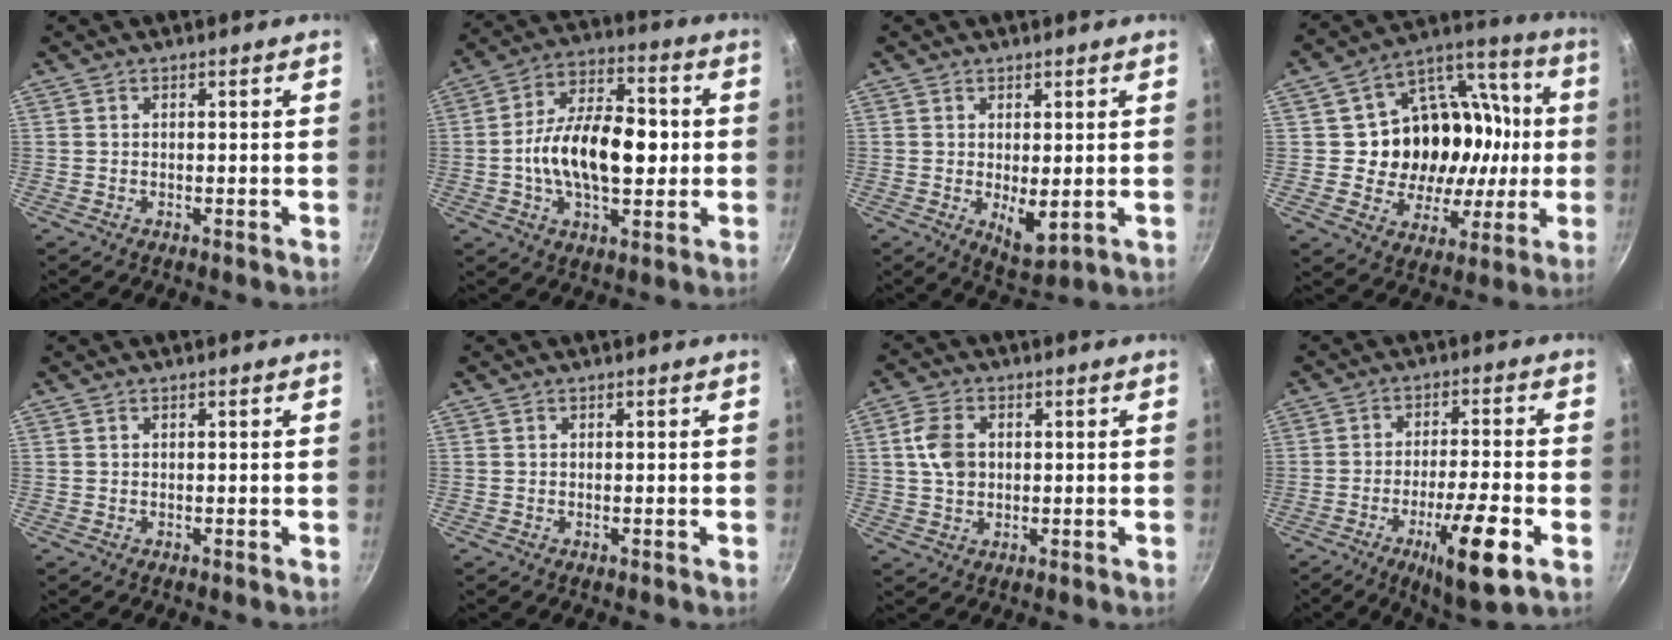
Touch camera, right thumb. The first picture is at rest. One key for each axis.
{"total": 17.7, "fx": -0.8, "fy": 9.8, "fz": 14.7, "tx": -0.213, "ty": 0.031, "tz": -0.026}
{"total": 5.6, "fx": -0.2, "fy": 2.6, "fz": 5.0, "tx": -0.069, "ty": -0.016, "tz": 0.006}
{"total": 23.0, "fx": 0.0, "fy": 18.5, "fz": 13.6, "tx": -0.171, "ty": 0.036, "tz": 0.005}
{"total": 0.0}
{"total": 0.0}
{"total": 6.4, "fx": 1.0, "fy": 4.6, "fz": 4.3, "tx": -0.071, "ty": 0.005, "tz": 0.017}
{"total": 12.8, "fx": -5.3, "fy": 2.2, "fz": 11.4, "tx": -0.192, "ty": 0.018, "tz": -0.082}